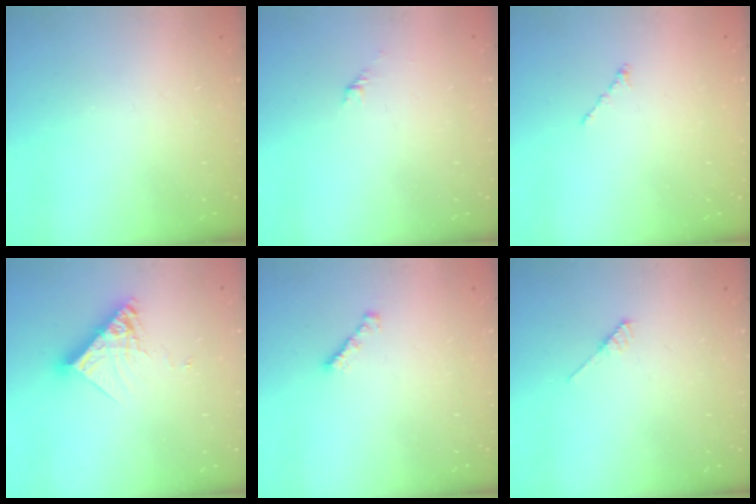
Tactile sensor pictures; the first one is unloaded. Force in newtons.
{"total": 1.5, "press": 1.4, "slide": 0.5}
{"total": 0.0}
{"total": 12.0, "press": 11.9, "slide": 0.2}
{"total": 1.6, "press": 1.5, "slide": 0.4}
{"total": 3.7, "press": 3.7, "slide": 0.3}